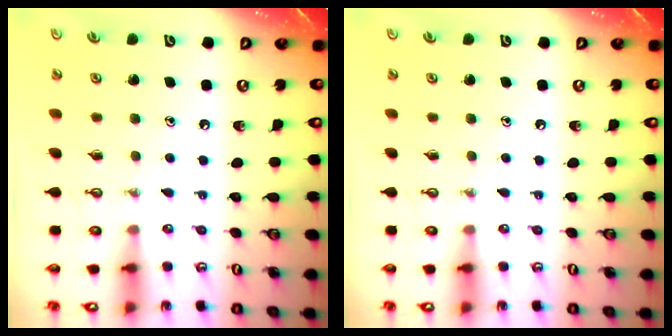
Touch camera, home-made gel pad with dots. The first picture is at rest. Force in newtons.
{"total": 0.0}